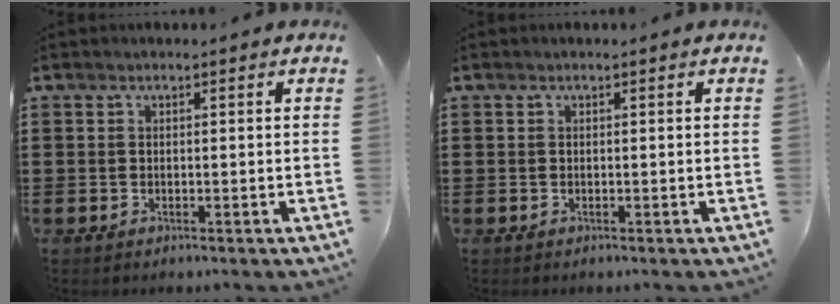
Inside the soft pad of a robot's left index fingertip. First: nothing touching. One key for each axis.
{"total": 0.0}